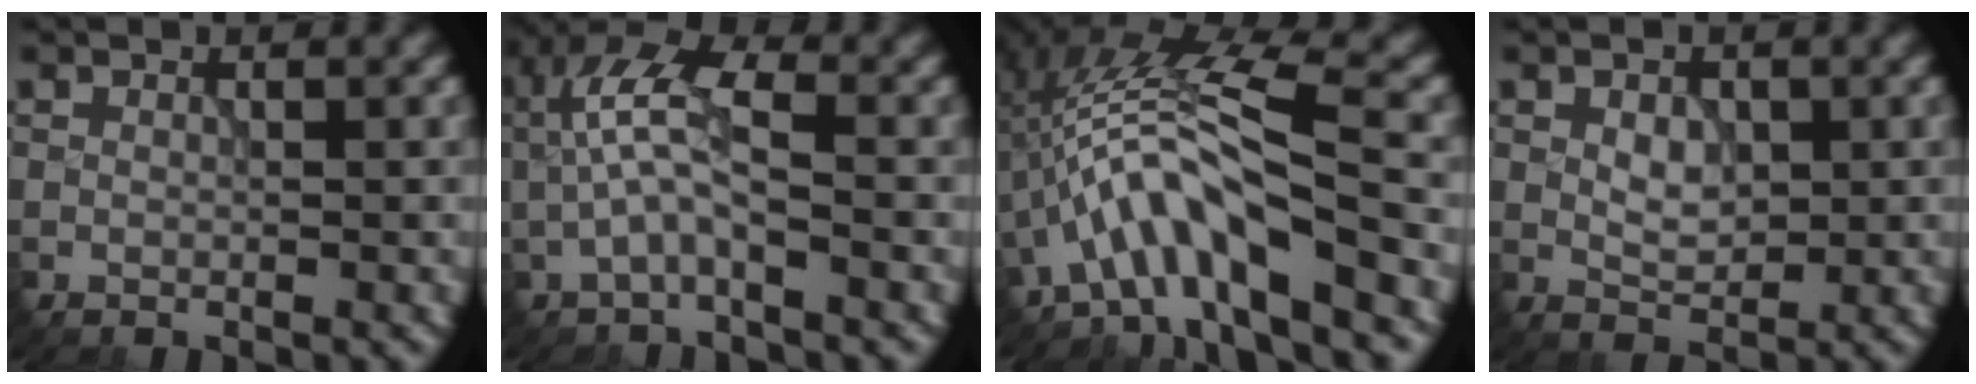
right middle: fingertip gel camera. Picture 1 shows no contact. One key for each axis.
{"total": 5.2, "fx": -0.4, "fy": 2.1, "fz": 4.7, "tx": -0.105, "ty": 0.022, "tz": -0.016}
{"total": 7.5, "fx": -2.9, "fy": 1.7, "fz": 6.7, "tx": -0.117, "ty": 0.023, "tz": -0.056}
{"total": 2.3, "fx": 0.3, "fy": 1.6, "fz": 1.7, "tx": -0.028, "ty": 0.000, "tz": 0.006}